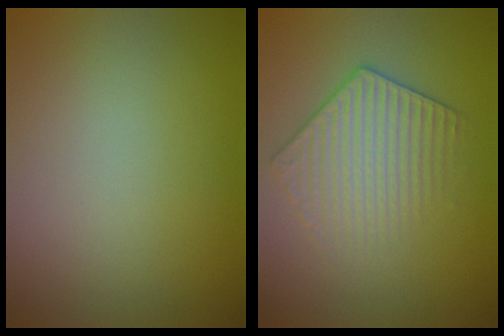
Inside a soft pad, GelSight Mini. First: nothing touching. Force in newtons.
{"total": 3.7, "press": 3.5, "slide": 1.2}